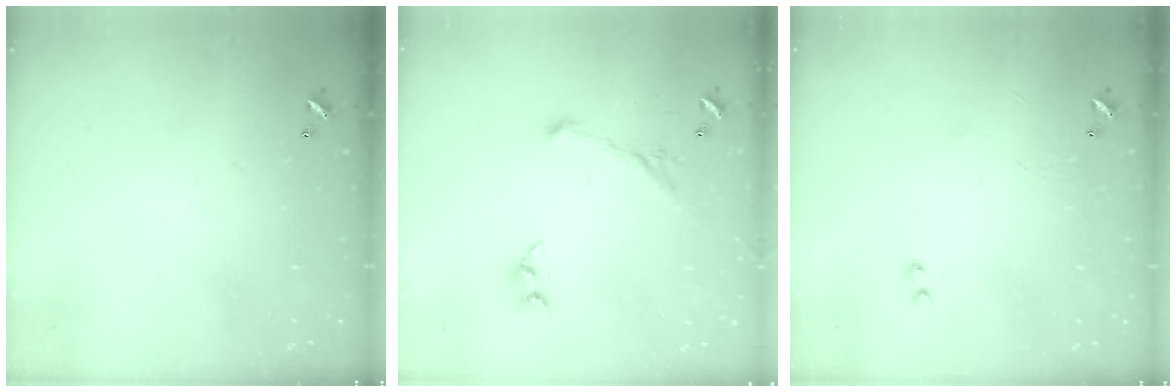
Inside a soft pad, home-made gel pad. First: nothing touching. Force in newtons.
{"total": 2.8, "press": 2.6, "slide": 0.9}
{"total": 0.9, "press": 0.8, "slide": 0.5}